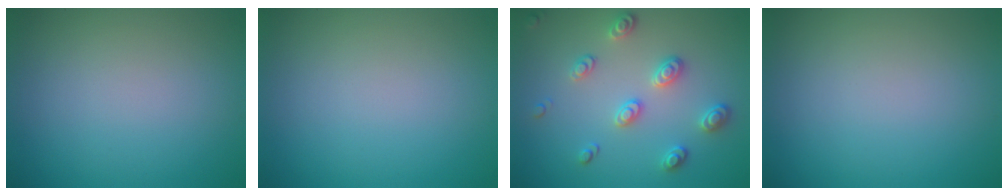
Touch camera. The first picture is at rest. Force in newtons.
{"total": 0.0}
{"total": 2.8, "press": 2.6, "slide": 1.1}
{"total": 0.0}